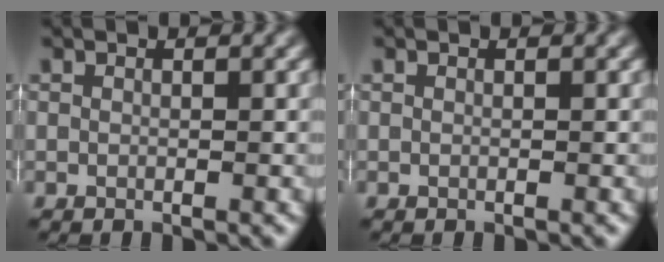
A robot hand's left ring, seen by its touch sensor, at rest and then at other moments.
{"total": 0.0}